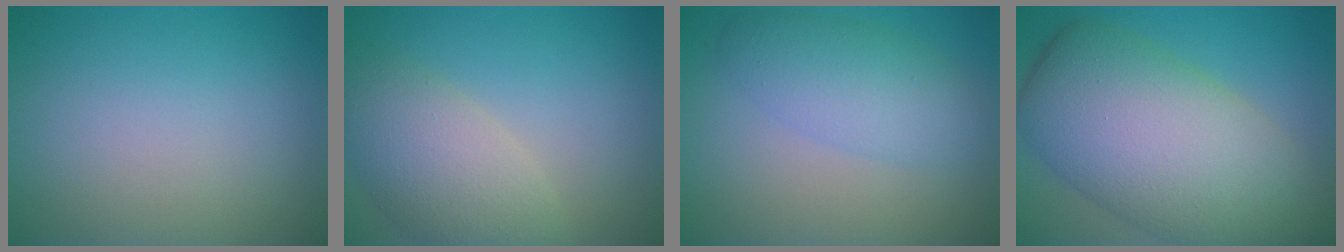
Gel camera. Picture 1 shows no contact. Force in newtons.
{"total": 5.9, "press": 5.8, "slide": 0.7}
{"total": 4.0, "press": 4.0, "slide": 0.1}
{"total": 13.3, "press": 13.3, "slide": 0.9}